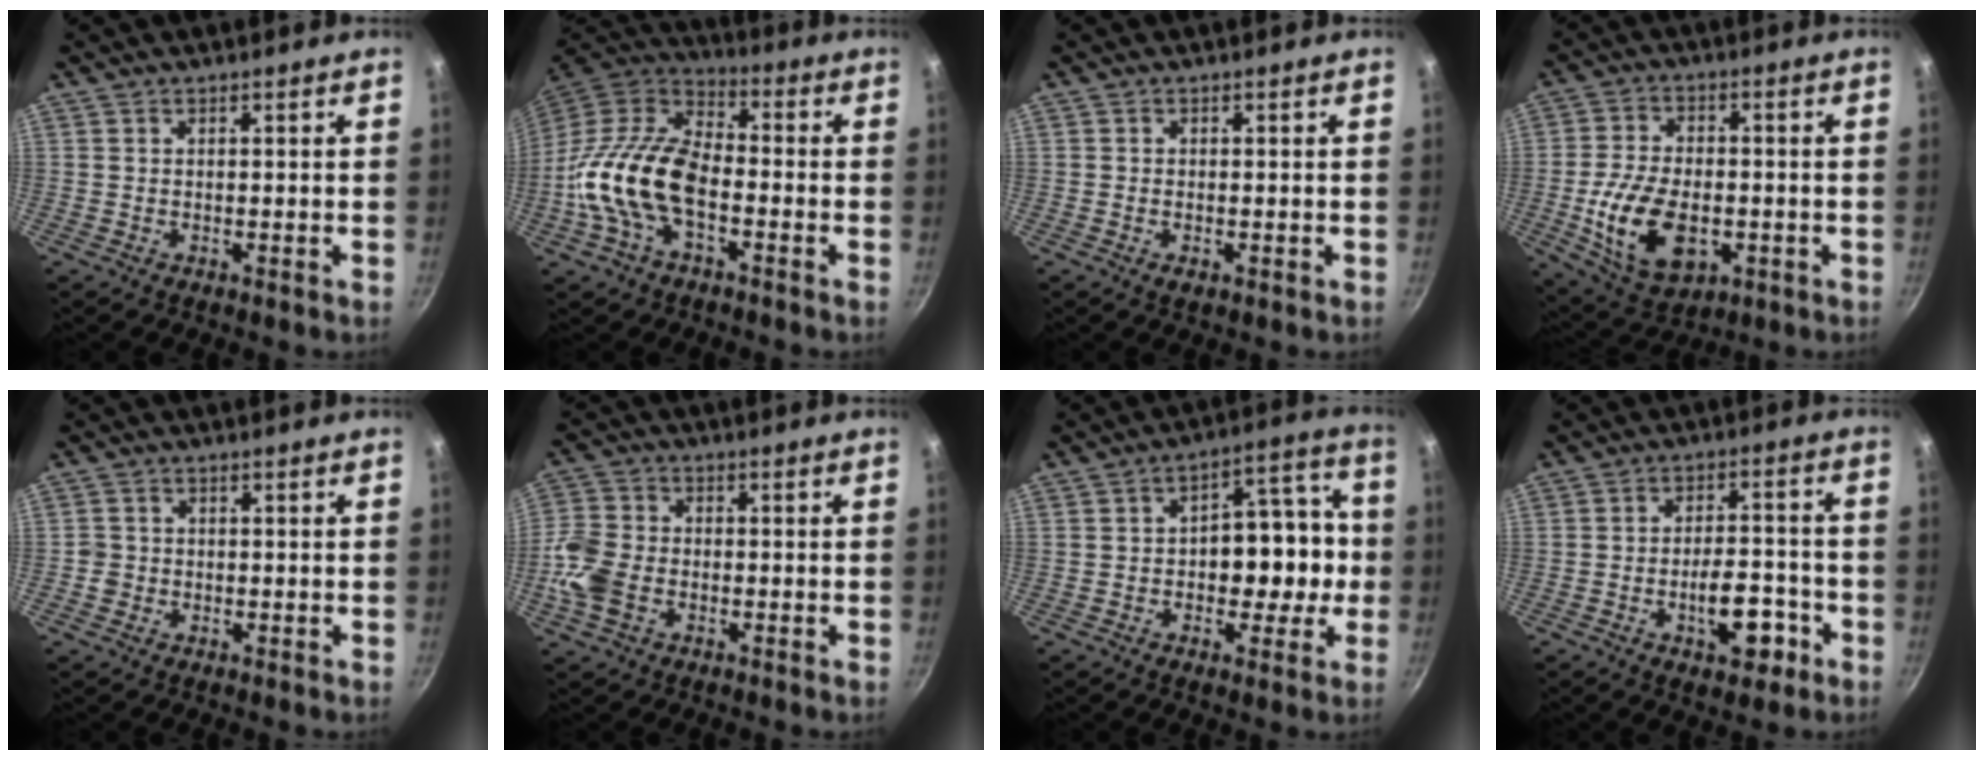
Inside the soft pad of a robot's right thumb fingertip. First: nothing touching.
{"total": 17.6, "force": [-4.4, 9.9, 13.9], "torque": [-0.247, 0.039, -0.099]}
{"total": 1.4, "force": [-0.5, 0.8, 1.0], "torque": [-0.018, -0.001, -0.008]}
{"total": 15.2, "force": [-3.3, 9.2, 11.6], "torque": [-0.199, 0.006, -0.047]}
{"total": 2.2, "force": [-0.7, 2.0, 0.5], "torque": [0.000, 0.011, -0.012]}
{"total": 9.3, "force": [-2.8, 6.7, 5.9], "torque": [-0.118, 0.015, -0.068]}
{"total": 12.6, "force": [-1.5, 8.3, 9.4], "torque": [-0.066, 0.049, -0.027]}
{"total": 9.6, "force": [-4.1, 4.8, 7.3], "torque": [-0.079, 0.034, -0.057]}